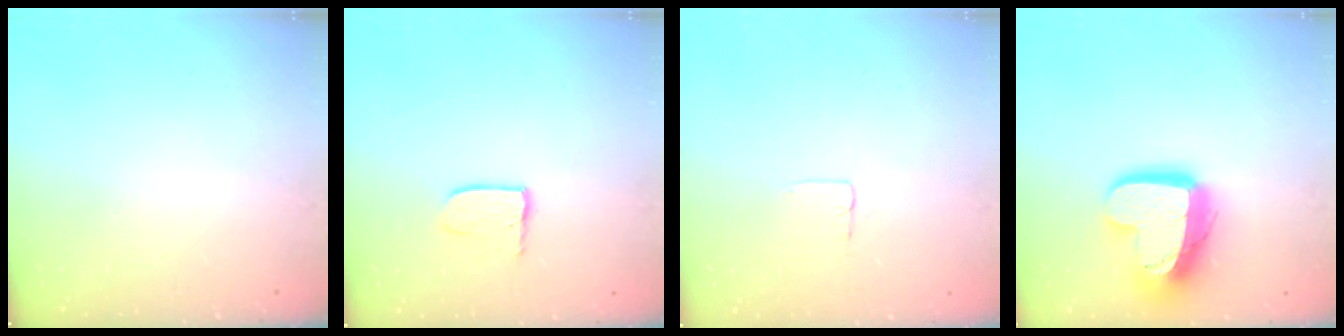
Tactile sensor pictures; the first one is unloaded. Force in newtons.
{"total": 5.5, "press": 5.5, "slide": 0.4}
{"total": 2.7, "press": 2.7, "slide": 0.1}
{"total": 17.0, "press": 17.0, "slide": 1.7}